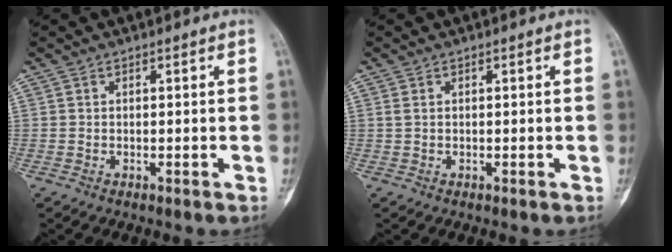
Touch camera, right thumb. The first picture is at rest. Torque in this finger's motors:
{"motor_torque": [-0.23, -0.03, 0.13, 0.02, -0.01]}